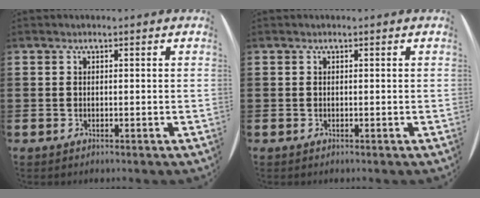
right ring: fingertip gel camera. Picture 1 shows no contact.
{"total": 0.0}